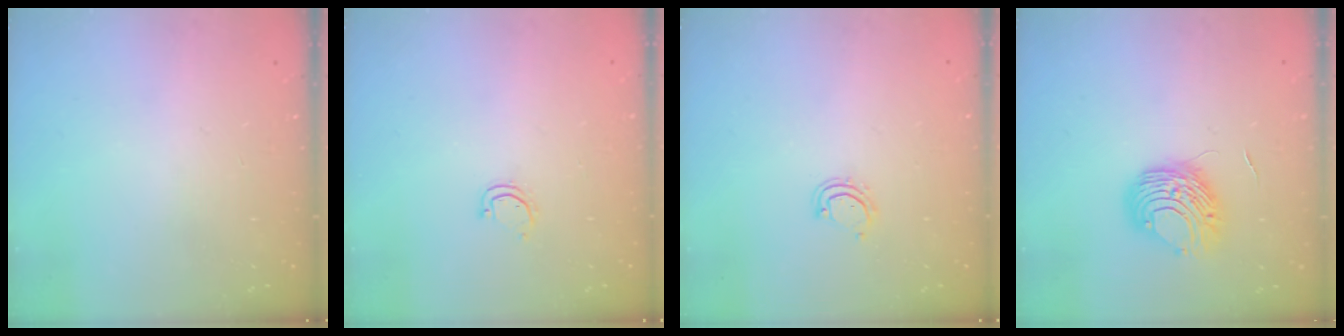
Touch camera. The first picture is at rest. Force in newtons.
{"total": 3.0, "press": 3.0, "slide": 0.2}
{"total": 4.9, "press": 4.9, "slide": 0.3}
{"total": 8.7, "press": 8.7, "slide": 0.4}